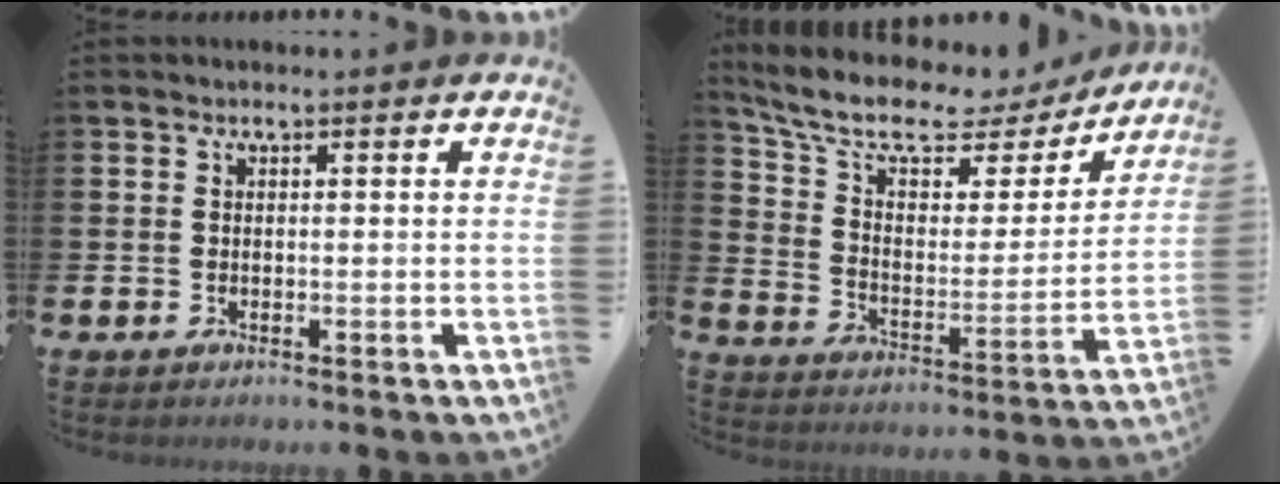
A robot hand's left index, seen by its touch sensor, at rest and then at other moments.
{"total": 10.2, "force": [8.3, 3.9, 4.5], "torque": [-0.124, -0.049, 0.140]}